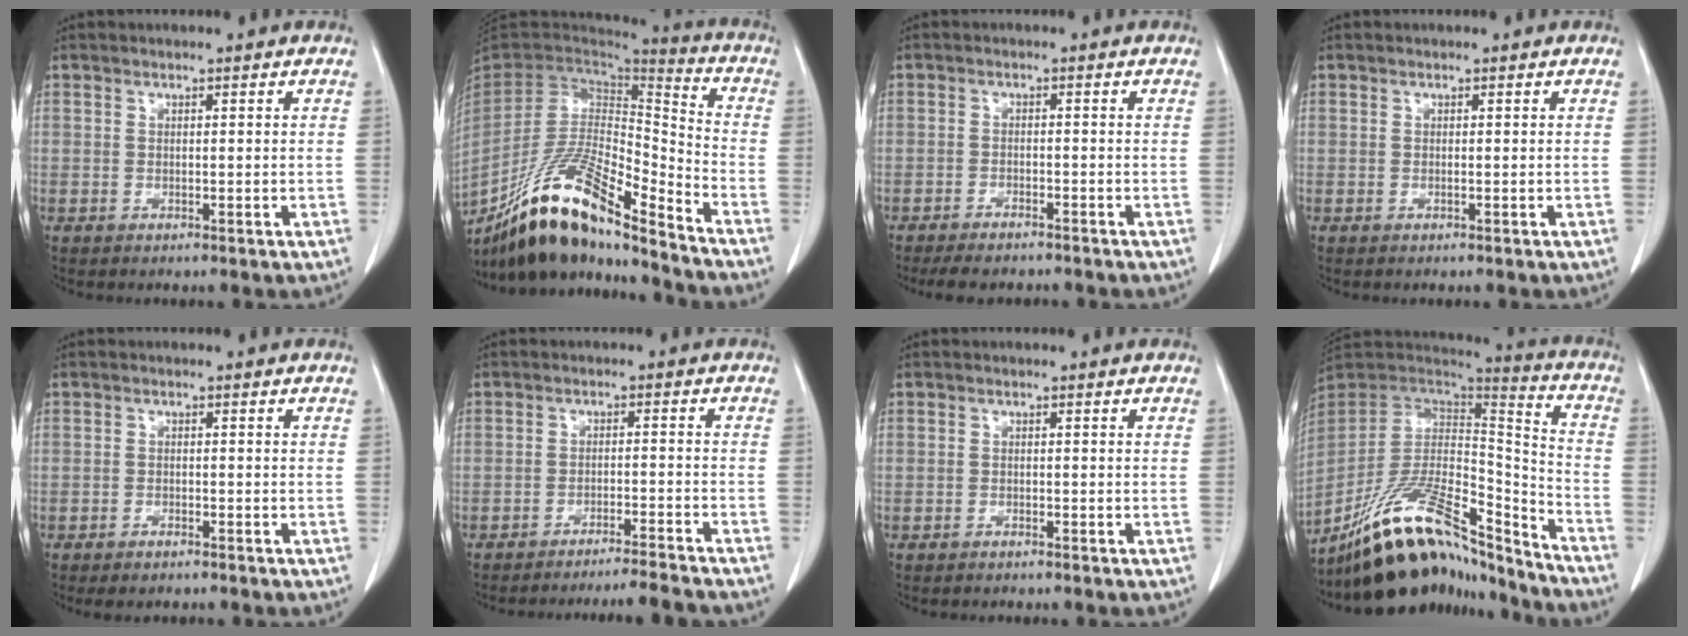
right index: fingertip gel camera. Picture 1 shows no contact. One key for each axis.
{"total": 19.8, "fx": -15.3, "fy": 3.0, "fz": 12.2, "tx": -0.238, "ty": -0.005, "tz": -0.282}
{"total": 6.1, "fx": -5.5, "fy": 1.5, "fz": 2.3, "tx": -0.026, "ty": -0.007, "tz": -0.081}
{"total": 0.0}
{"total": 2.5, "fx": -2.1, "fy": 0.8, "fz": 1.2, "tx": -0.017, "ty": -0.003, "tz": -0.026}
{"total": 9.3, "fx": -8.9, "fy": -1.5, "fz": 2.2, "tx": -0.015, "ty": -0.015, "tz": -0.129}
{"total": 0.8, "fx": -0.8, "fy": 0.2, "fz": 0.2, "tx": -0.009, "ty": -0.001, "tz": -0.012}
{"total": 22.4, "fx": -18.0, "fy": 5.8, "fz": 12.1, "tx": -0.208, "ty": 0.023, "tz": -0.307}